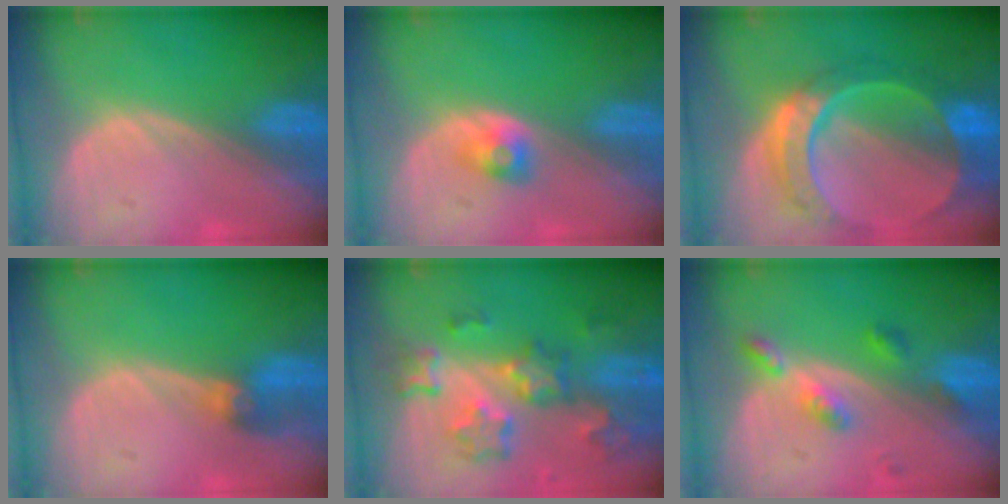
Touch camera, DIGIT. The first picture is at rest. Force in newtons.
{"total": 2.6, "press": 2.3, "slide": 1.2}
{"total": 10.8, "press": 9.1, "slide": 5.8}
{"total": 2.6, "press": 2.6, "slide": 0.6}
{"total": 9.2, "press": 8.1, "slide": 4.5}
{"total": 4.6, "press": 4.1, "slide": 1.9}